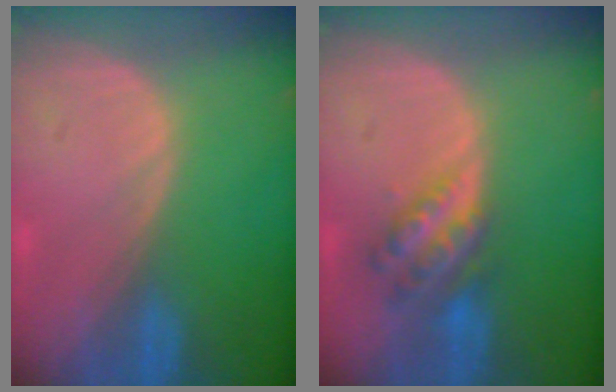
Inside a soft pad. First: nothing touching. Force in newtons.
{"total": 6.1, "press": 5.4, "slide": 2.9}